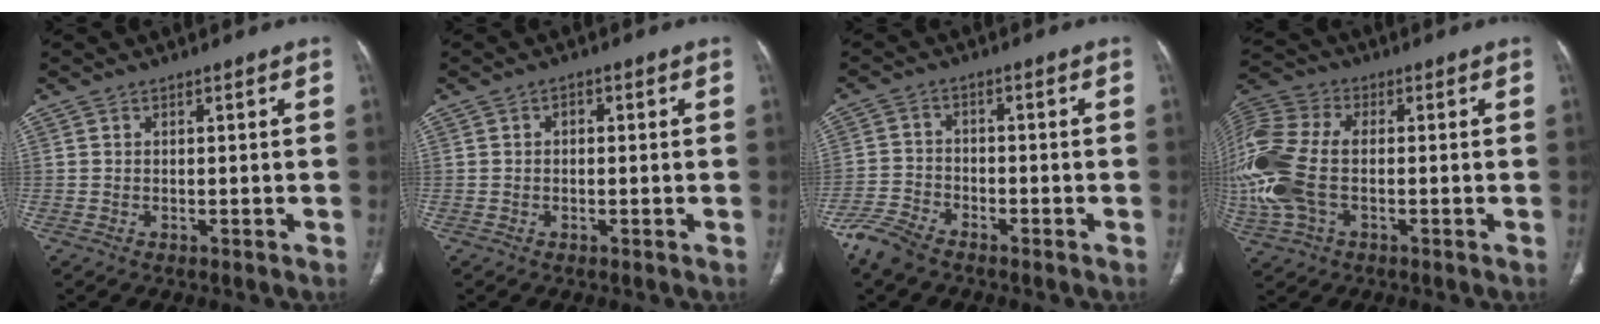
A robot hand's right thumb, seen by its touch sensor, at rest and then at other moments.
{"total": 1.5, "force": [0.2, 1.0, 1.1], "torque": [-0.018, 0.009, 0.003]}
{"total": 6.3, "force": [-5.0, 2.5, 2.7], "torque": [-0.067, 0.006, -0.104]}
{"total": 19.0, "force": [-1.5, 11.5, 15.0], "torque": [-0.391, 0.009, -0.024]}